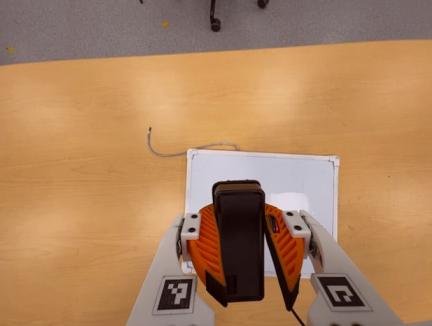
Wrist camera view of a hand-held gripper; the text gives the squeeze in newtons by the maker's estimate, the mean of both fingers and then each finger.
{"total": 11.0, "left": 10.4, "right": 11.7}